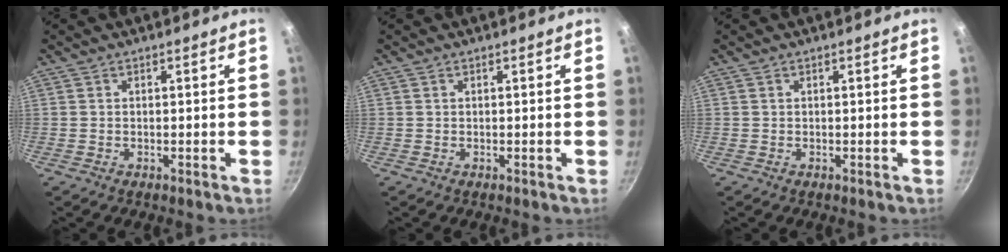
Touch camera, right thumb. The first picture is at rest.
{"total": 0.0}
{"total": 0.0}